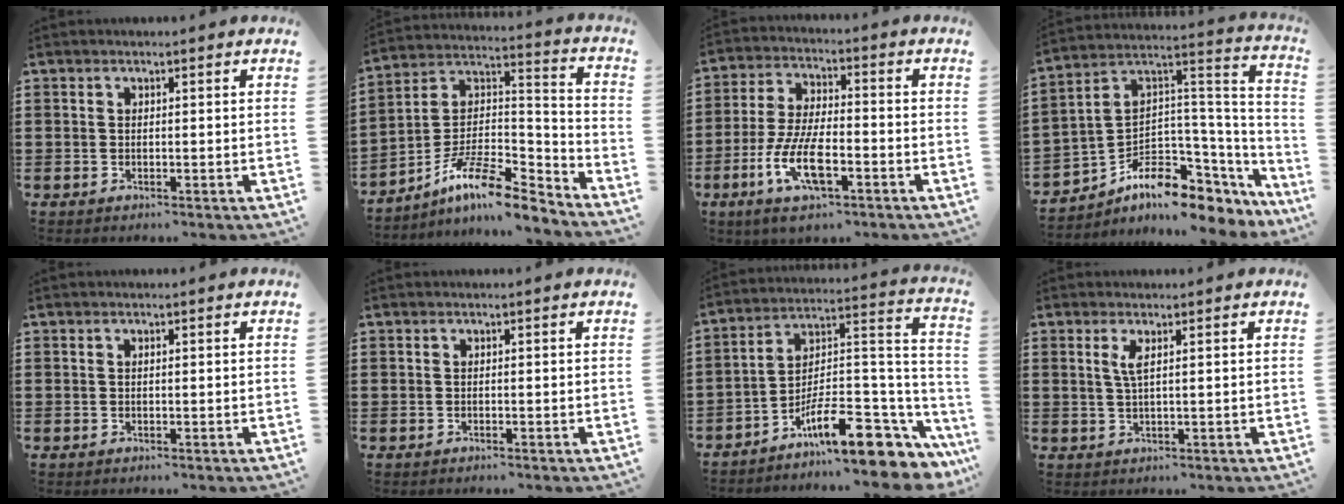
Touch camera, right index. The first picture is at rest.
{"total": 11.2, "force": [-8.6, 2.7, 6.7], "torque": [-0.129, 0.014, -0.170]}
{"total": 10.5, "force": [-4.6, 3.8, 8.6], "torque": [-0.191, -0.008, -0.086]}
{"total": 8.1, "force": [-4.0, 5.1, 4.9], "torque": [-0.110, -0.028, -0.075]}
{"total": 0.0}
{"total": 0.0}
{"total": 12.1, "force": [-8.5, 3.4, 8.0], "torque": [-0.117, 0.012, -0.156]}
{"total": 2.1, "force": [0.8, 0.1, 2.0], "torque": [-0.042, -0.002, 0.012]}